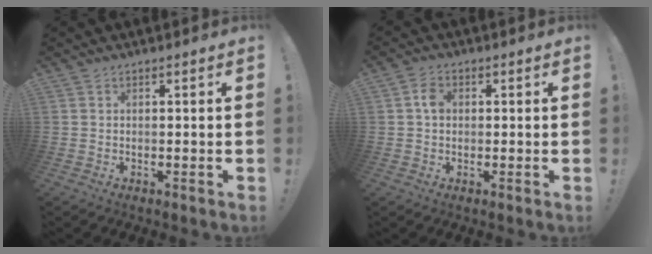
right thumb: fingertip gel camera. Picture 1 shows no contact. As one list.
[{"total": 3.7, "force": [0.3, 2.8, 2.4], "torque": [-0.031, 0.003, 0.002]}]